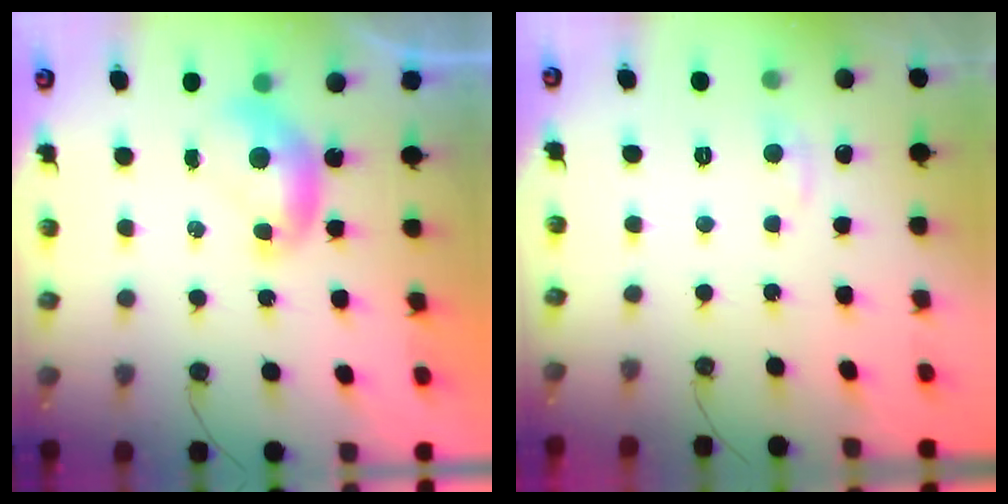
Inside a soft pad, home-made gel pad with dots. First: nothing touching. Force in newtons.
{"total": 1.1, "press": 0.8, "slide": 0.8}